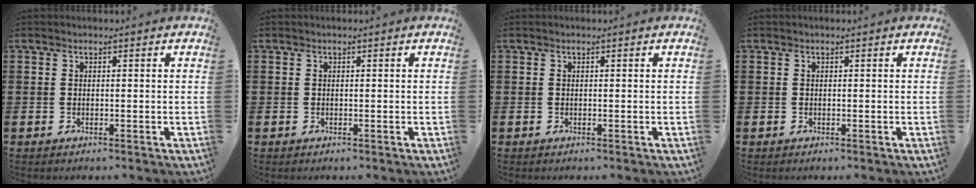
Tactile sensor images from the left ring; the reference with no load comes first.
{"total": 0.0}
{"total": 0.0}
{"total": 0.0}